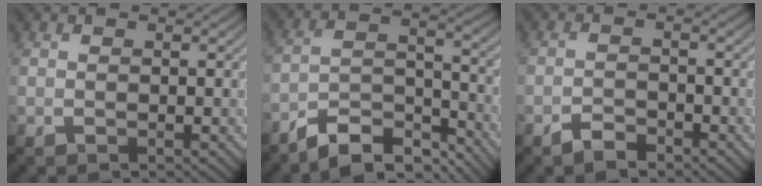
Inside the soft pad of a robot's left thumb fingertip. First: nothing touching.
{"total": 9.5, "force": [-8.3, 2.5, 3.9], "torque": [-0.062, 0.007, -0.159]}
{"total": 2.6, "force": [-2.3, 0.7, 1.0], "torque": [-0.015, 0.001, -0.047]}